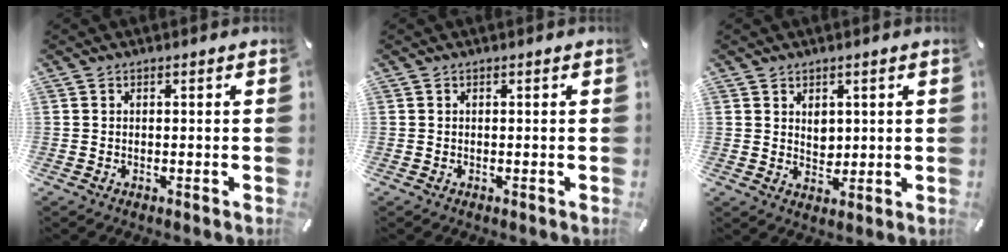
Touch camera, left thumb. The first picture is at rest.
{"total": 0.0}
{"total": 3.6, "force": [1.6, 3.1, 1.1], "torque": [-0.004, -0.009, 0.025]}